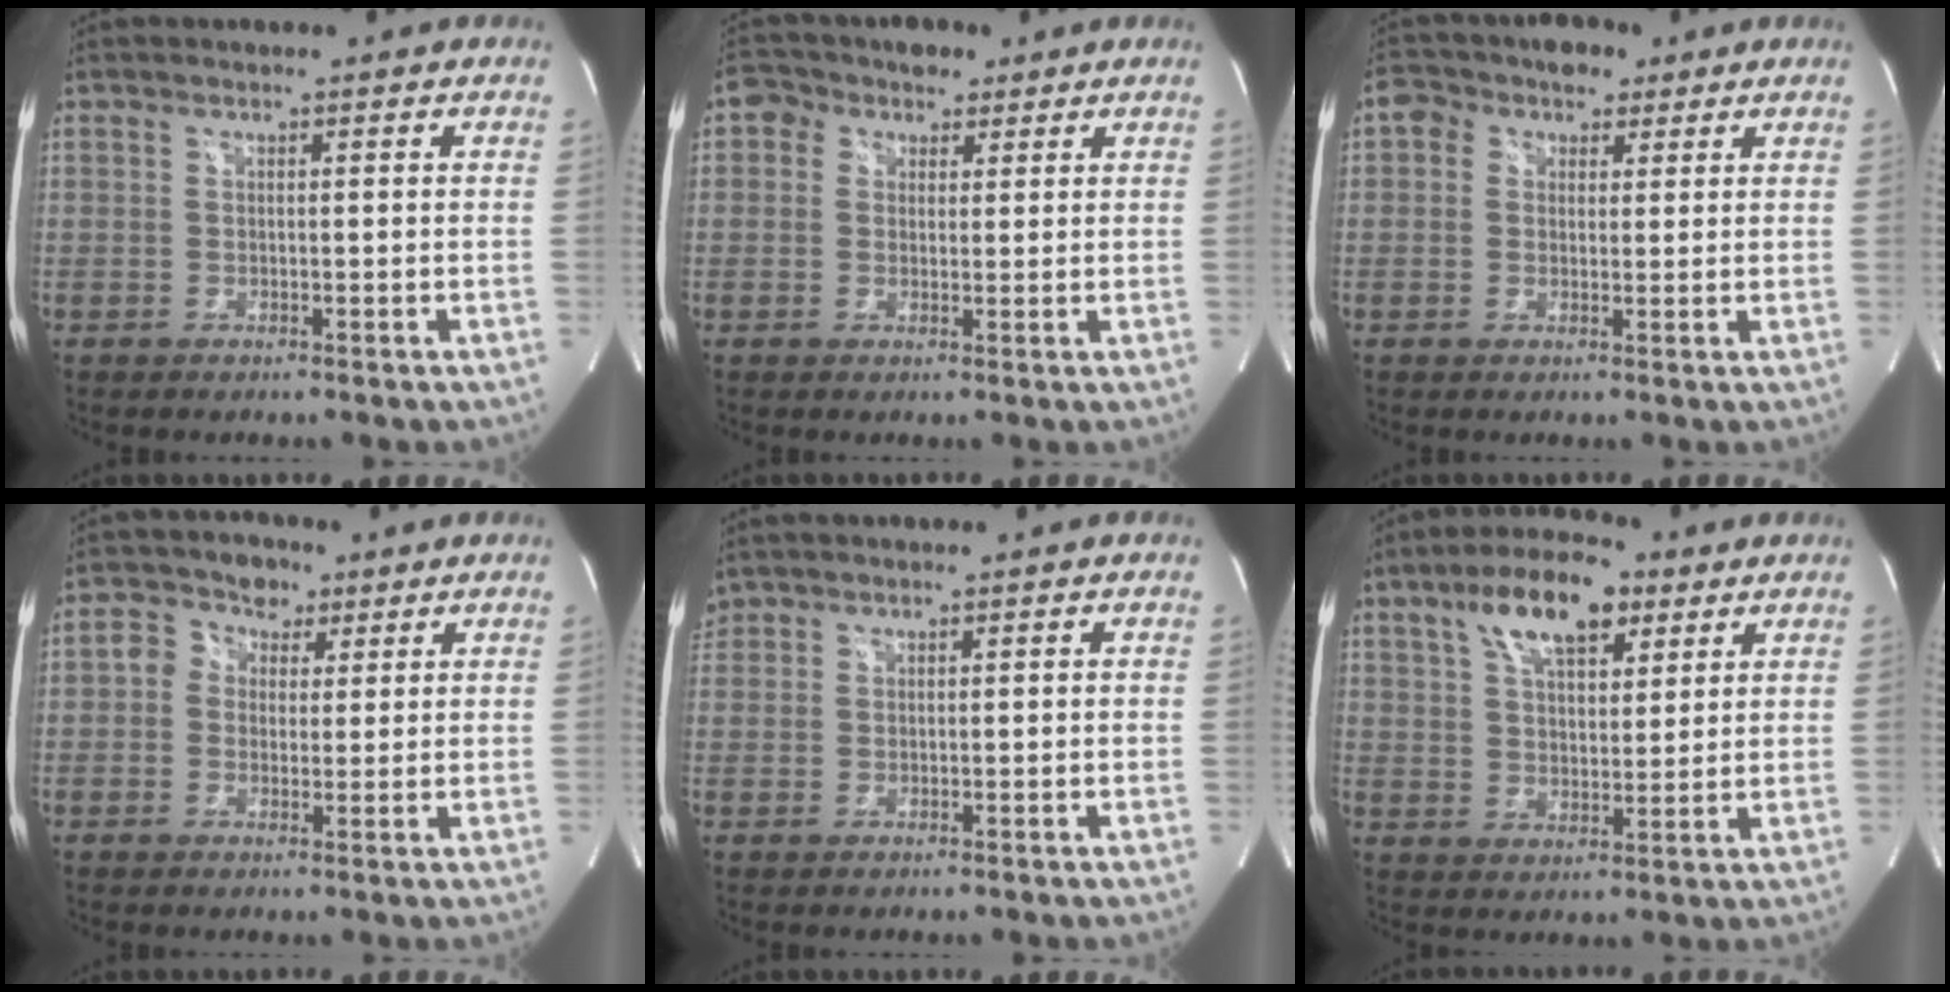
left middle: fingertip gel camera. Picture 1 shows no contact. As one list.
[{"total": 5.3, "force": [2.6, 4.1, 2.1], "torque": [-0.035, 0.034, 0.043]}, {"total": 6.3, "force": [3.1, 4.4, 3.3], "torque": [-0.051, 0.041, 0.050]}, {"total": 5.3, "force": [2.0, 4.4, 2.0], "torque": [-0.035, 0.027, 0.037]}, {"total": 1.9, "force": [1.6, 1.0, 0.0], "torque": [-0.005, 0.016, 0.034]}, {"total": 11.5, "force": [6.4, 4.6, 8.3], "torque": [-0.146, 0.022, 0.112]}]